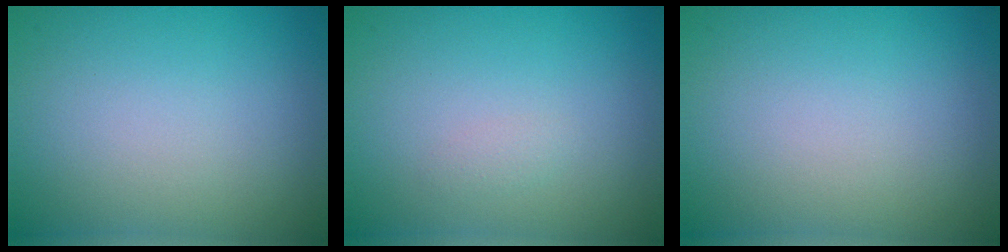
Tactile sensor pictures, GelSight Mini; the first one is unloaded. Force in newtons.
{"total": 0.6, "press": 0.6, "slide": 0.0}
{"total": 0.0}